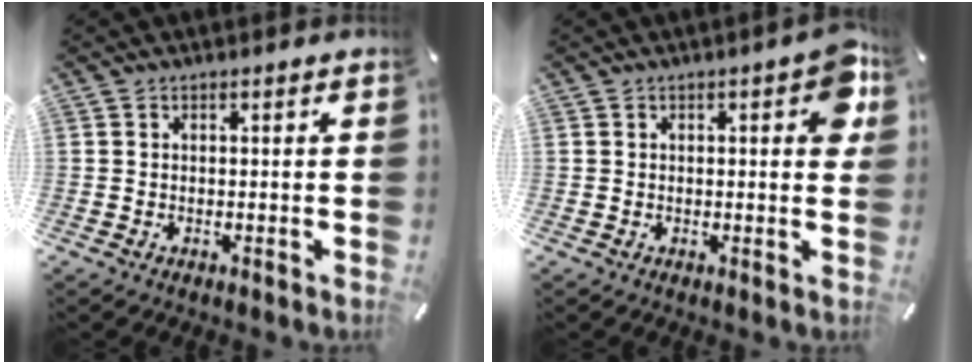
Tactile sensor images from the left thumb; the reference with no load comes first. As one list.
[{"total": 6.2, "force": [2.0, 2.5, 5.3], "torque": [-0.065, -0.006, 0.026]}]